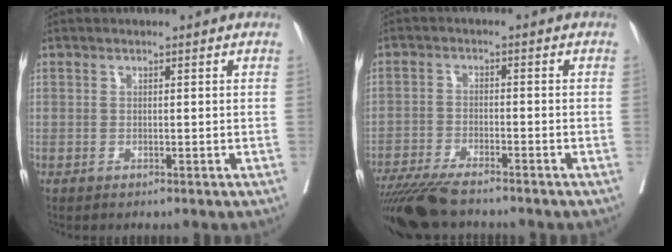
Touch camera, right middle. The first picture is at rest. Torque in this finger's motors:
{"motor_torque": [0.94, -1.03, 0.14, 0.04]}